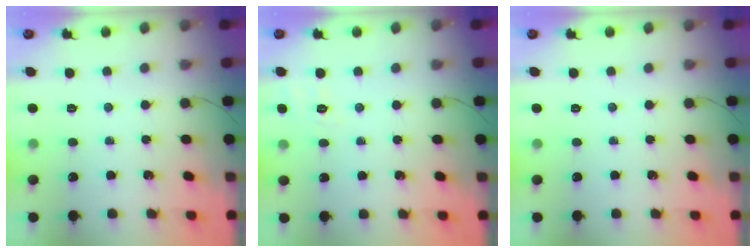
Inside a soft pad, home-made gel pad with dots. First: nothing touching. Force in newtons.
{"total": 1.7, "press": 0.0, "slide": 1.7}
{"total": 0.0}